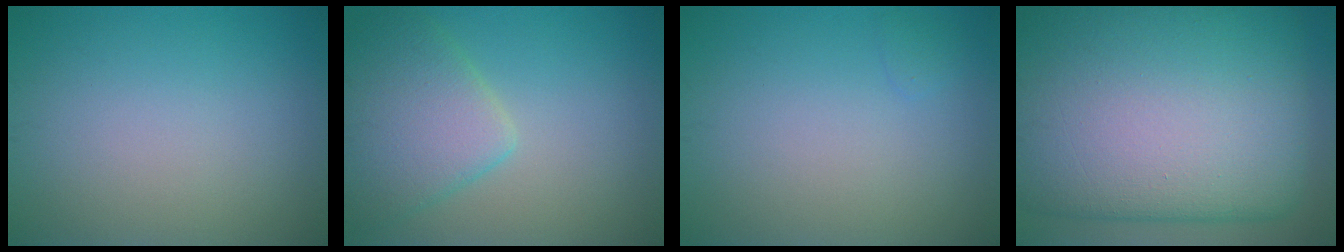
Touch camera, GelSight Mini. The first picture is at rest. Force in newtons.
{"total": 5.4, "press": 5.4, "slide": 0.3}
{"total": 0.6, "press": 0.6, "slide": 0.0}
{"total": 22.9, "press": 22.9, "slide": 0.5}